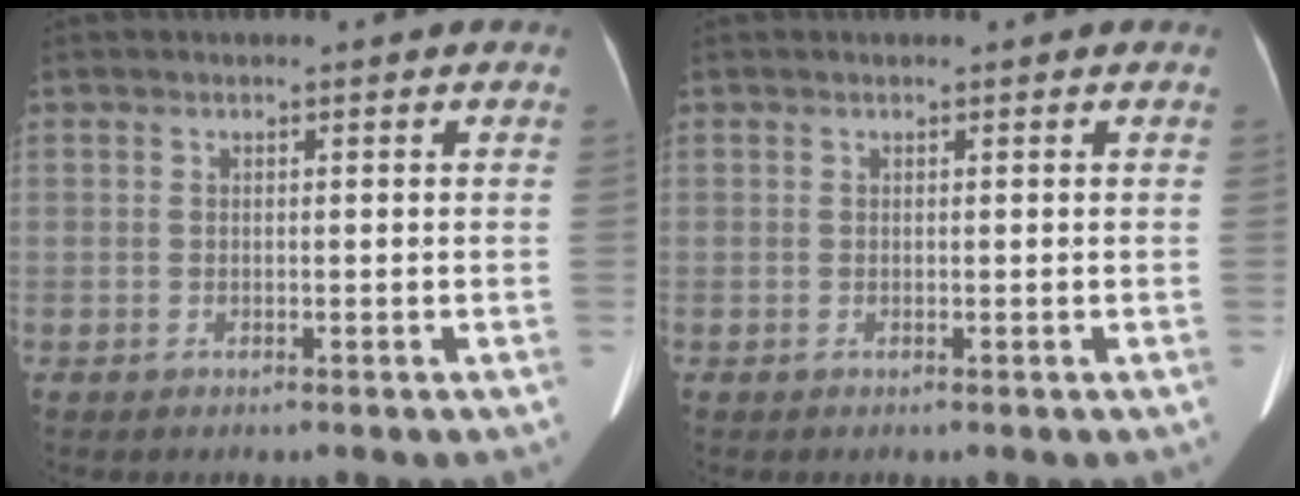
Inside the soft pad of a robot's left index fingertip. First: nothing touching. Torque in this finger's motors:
{"motor_torque": [0.08, -0.04, 0.03, -0.01]}